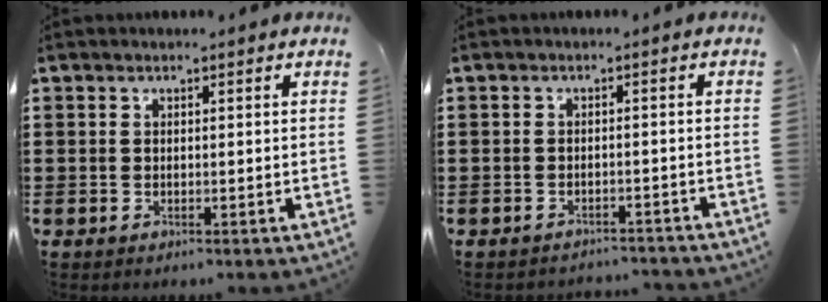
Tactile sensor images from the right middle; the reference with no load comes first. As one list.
[{"total": 1.8, "force": [-1.8, 0.2, -0.1], "torque": [-0.004, 0.002, -0.040]}]